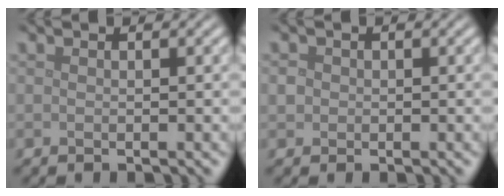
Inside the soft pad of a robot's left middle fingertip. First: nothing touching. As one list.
[{"total": 1.0, "force": [0.0, 0.9, 0.2], "torque": [0.001, -0.002, -0.003]}]